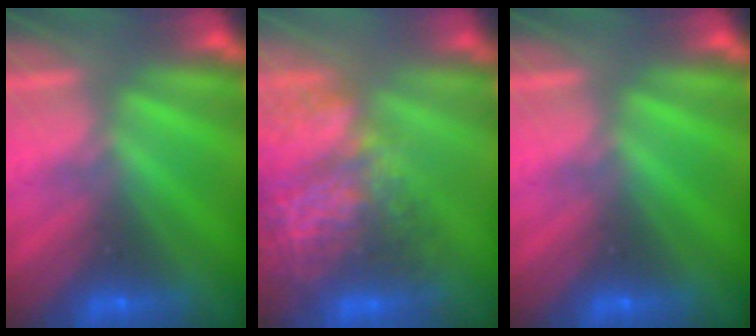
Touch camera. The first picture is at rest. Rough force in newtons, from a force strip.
{"total": 10.8}
{"total": 0.0}